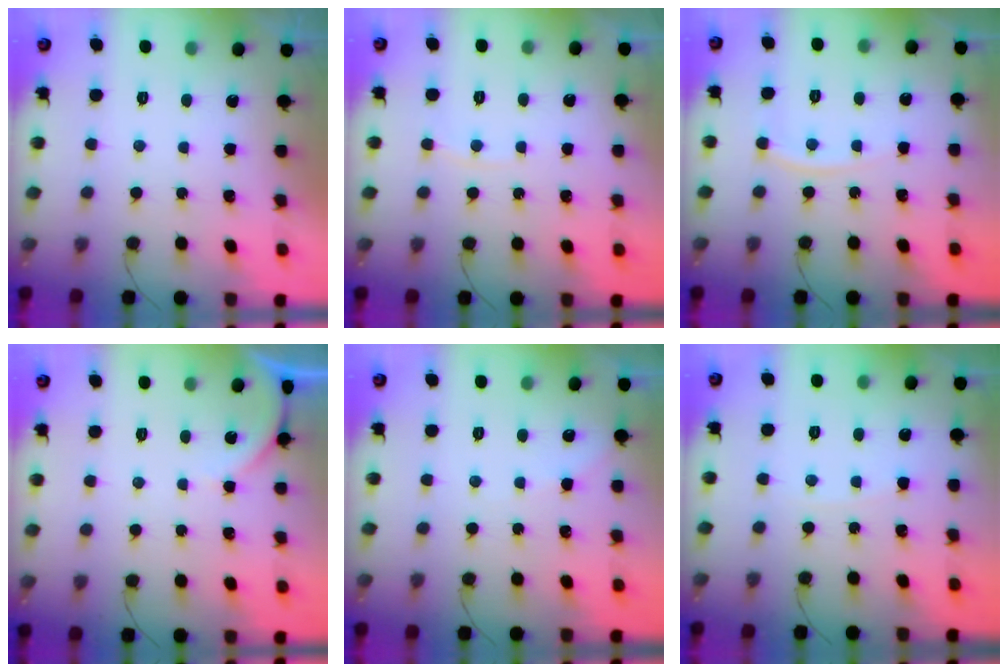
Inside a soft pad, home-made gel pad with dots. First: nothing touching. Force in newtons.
{"total": 2.2, "press": 2.2, "slide": 0.3}
{"total": 6.2, "press": 6.2, "slide": 0.8}
{"total": 3.8, "press": 3.8, "slide": 0.5}
{"total": 2.4, "press": 2.4, "slide": 0.5}
{"total": 2.3, "press": 2.3, "slide": 0.3}